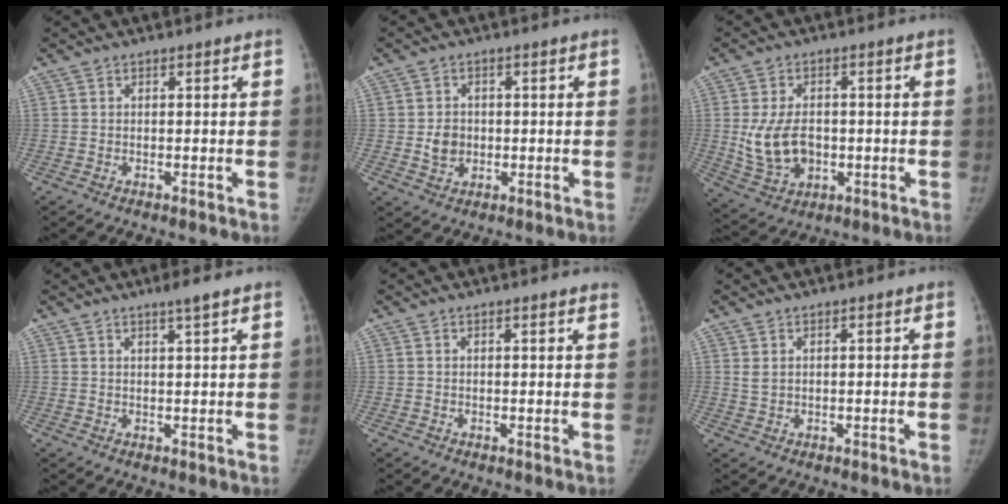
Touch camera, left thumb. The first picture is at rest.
{"total": 4.2, "force": [-0.2, 3.6, 2.2], "torque": [-0.024, 0.001, 0.002]}
{"total": 10.1, "force": [-0.5, 6.9, 7.3], "torque": [-0.123, -0.001, 0.004]}
{"total": 2.7, "force": [1.9, -0.2, 1.9], "torque": [-0.037, -0.011, 0.035]}
{"total": 2.1, "force": [1.8, 0.1, 1.0], "torque": [-0.009, -0.003, 0.015]}
{"total": 1.3, "force": [0.7, 0.7, 0.9], "torque": [-0.018, 0.001, 0.021]}